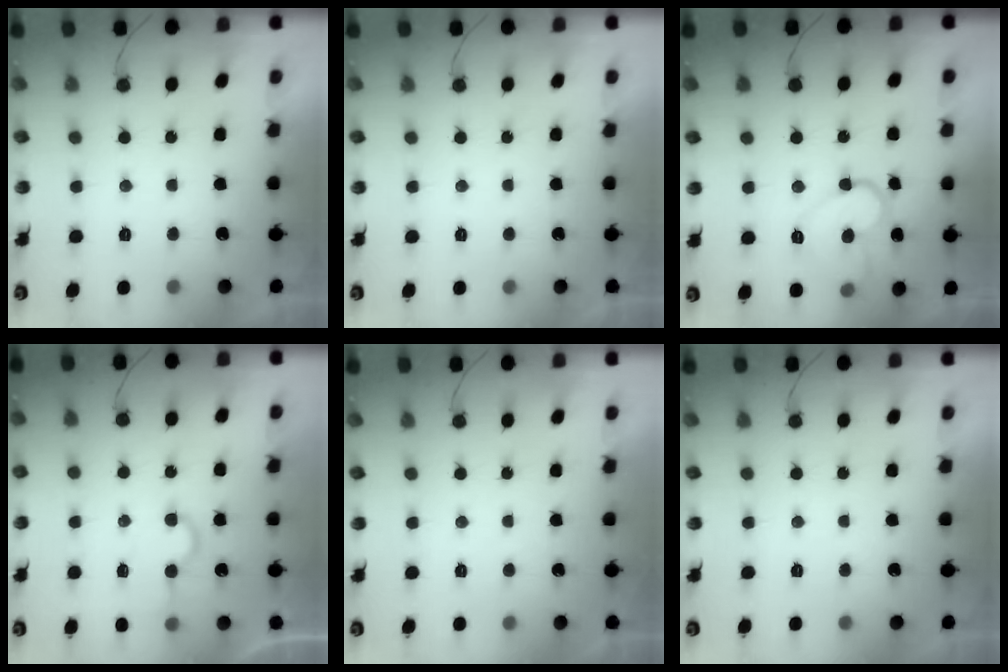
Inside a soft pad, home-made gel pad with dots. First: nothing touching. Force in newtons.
{"total": 1.7, "press": 1.7, "slide": 0.0}
{"total": 11.6, "press": 11.5, "slide": 0.4}
{"total": 6.6, "press": 6.6, "slide": 0.7}
{"total": 1.7, "press": 1.7, "slide": 0.0}
{"total": 0.0}